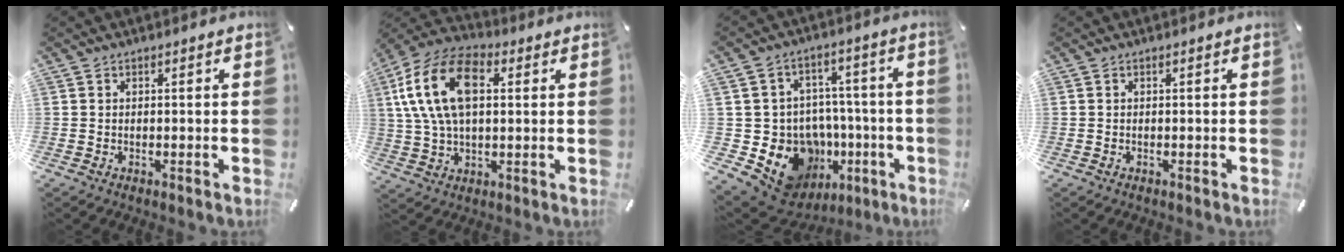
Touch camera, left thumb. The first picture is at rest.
{"total": 16.9, "force": [4.5, 10.2, 12.7], "torque": [-0.288, 0.013, 0.078]}
{"total": 15.4, "force": [-6.1, 12.7, 6.2], "torque": [-0.097, 0.026, -0.074]}
{"total": 0.0}